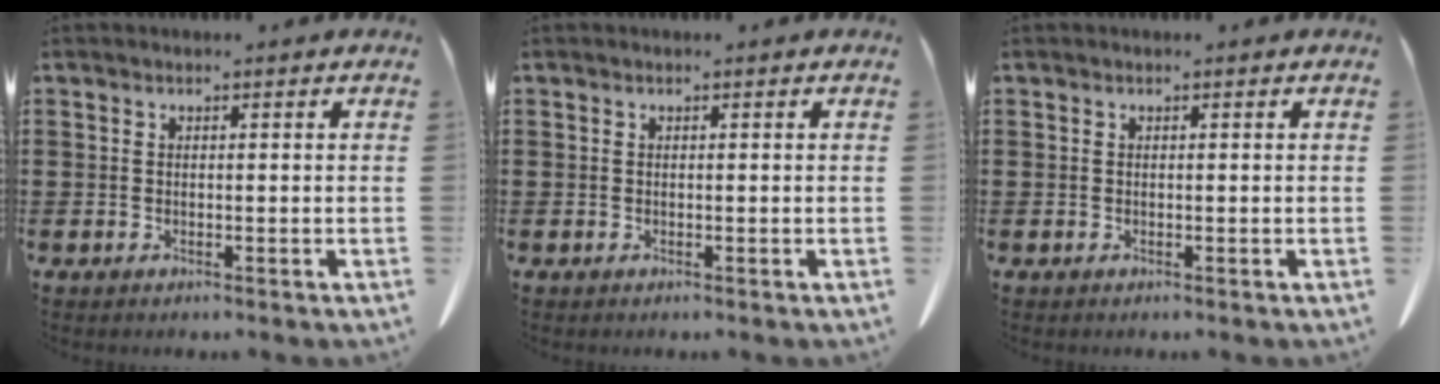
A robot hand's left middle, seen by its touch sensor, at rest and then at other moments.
{"total": 0.0}
{"total": 0.0}